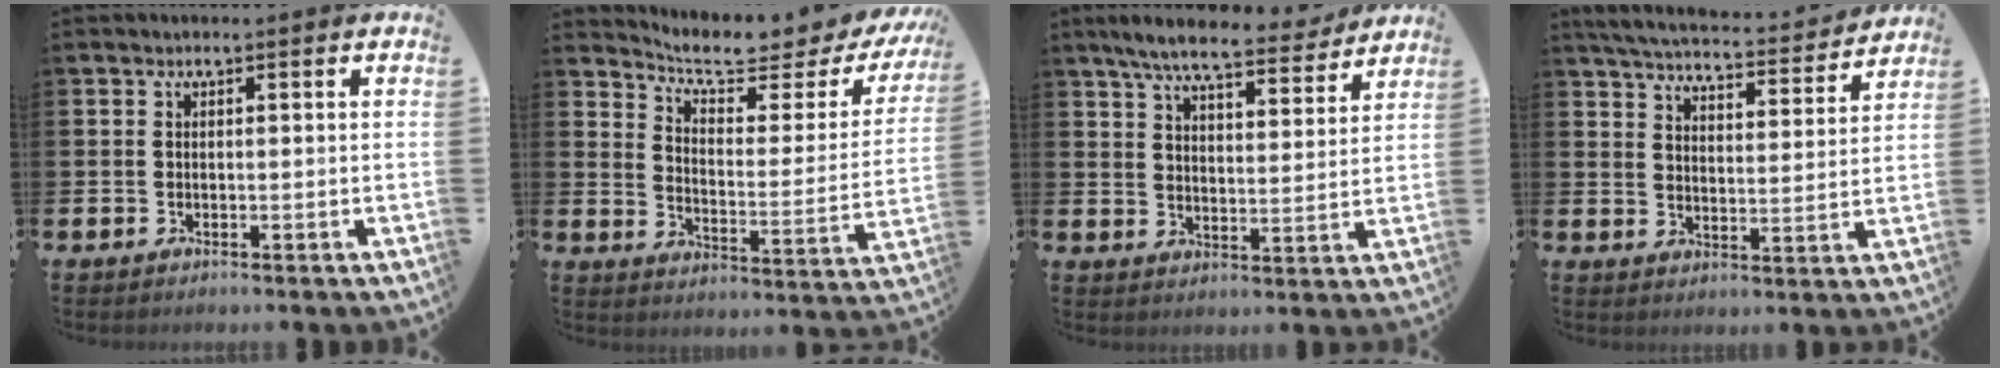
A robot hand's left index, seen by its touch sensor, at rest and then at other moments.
{"total": 7.4, "force": [6.6, 1.4, 2.8], "torque": [-0.075, -0.050, 0.107]}
{"total": 7.9, "force": [7.1, 1.3, 3.2], "torque": [-0.073, -0.037, 0.121]}
{"total": 5.3, "force": [5.1, 0.6, 1.1], "torque": [-0.040, -0.041, 0.084]}